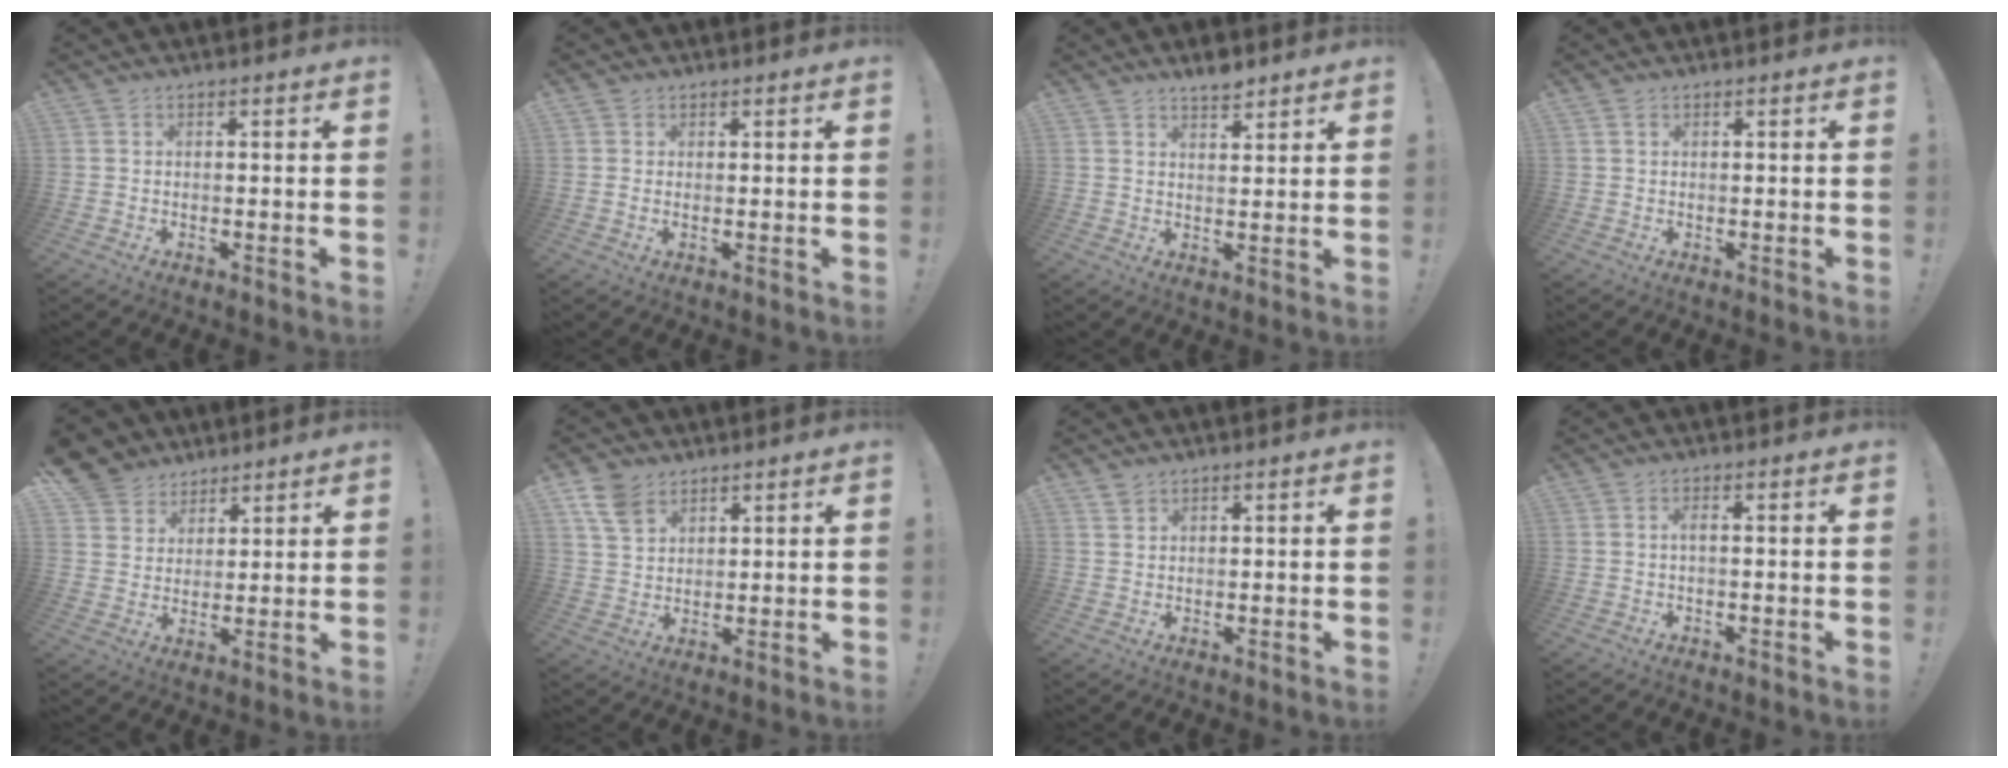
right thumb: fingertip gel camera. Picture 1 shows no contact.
{"total": 0.8, "force": [0.7, 0.4, 0.3], "torque": [0.002, -0.004, 0.011]}
{"total": 4.4, "force": [3.8, 1.3, 1.8], "torque": [-0.013, -0.027, 0.064]}
{"total": 1.1, "force": [0.6, 0.7, 0.5], "torque": [-0.013, 0.003, 0.013]}
{"total": 7.4, "force": [5.0, 5.5, 0.4], "torque": [-0.007, -0.043, 0.101]}
{"total": 8.5, "force": [5.6, 5.4, 3.6], "torque": [-0.066, -0.021, 0.112]}
{"total": 1.9, "force": [1.6, 0.9, 0.3], "torque": [0.006, -0.013, 0.030]}
{"total": 1.5, "force": [-0.4, 0.1, 1.5], "torque": [-0.037, 0.008, -0.007]}